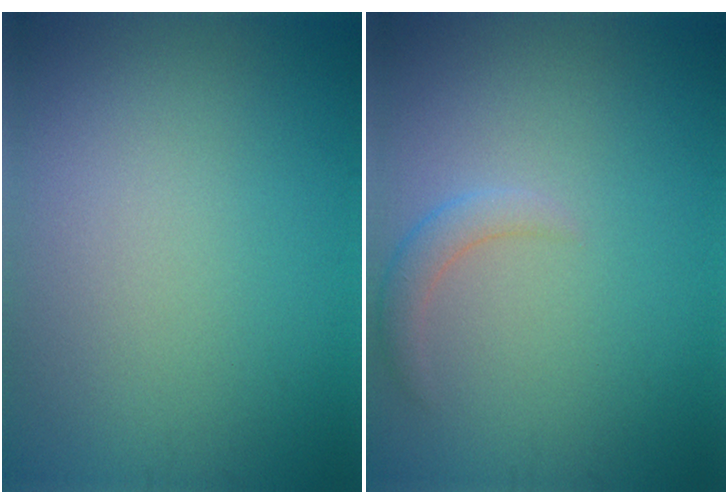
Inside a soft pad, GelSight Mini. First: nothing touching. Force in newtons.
{"total": 1.6, "press": 1.6, "slide": 0.1}